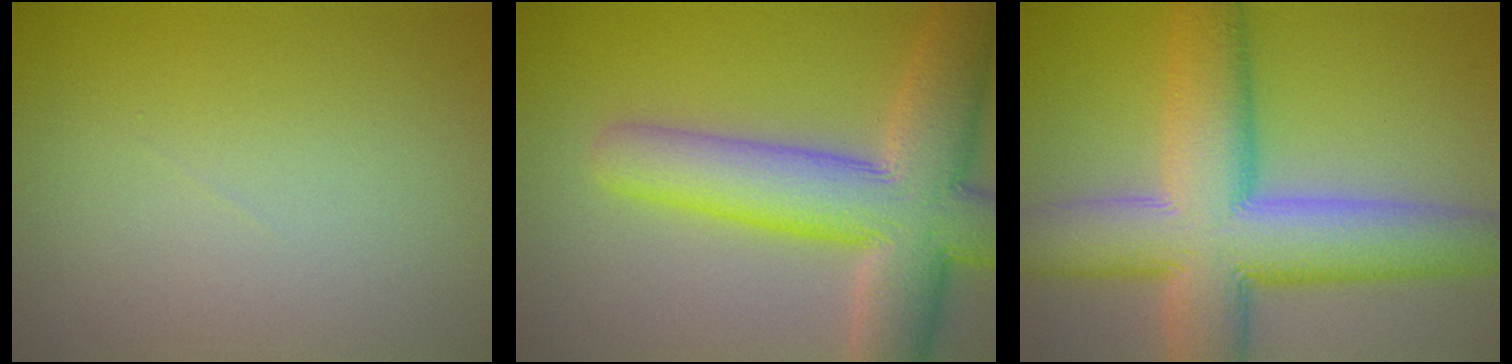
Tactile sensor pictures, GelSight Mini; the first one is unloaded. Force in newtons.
{"total": 10.7, "press": 10.7, "slide": 0.5}
{"total": 12.3, "press": 12.3, "slide": 0.5}